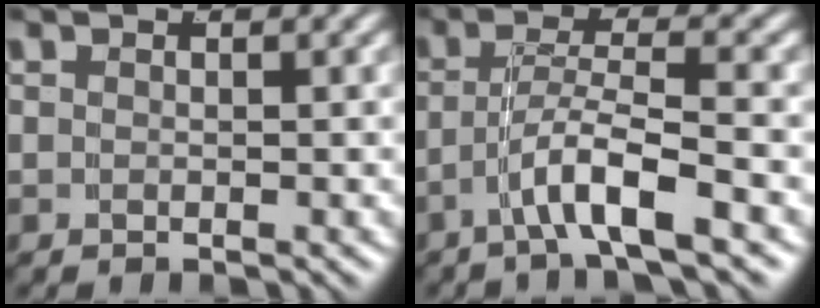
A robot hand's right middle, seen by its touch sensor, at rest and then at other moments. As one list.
[{"total": 4.4, "force": [-2.5, 0.3, 3.6], "torque": [-0.058, -0.002, -0.041]}]